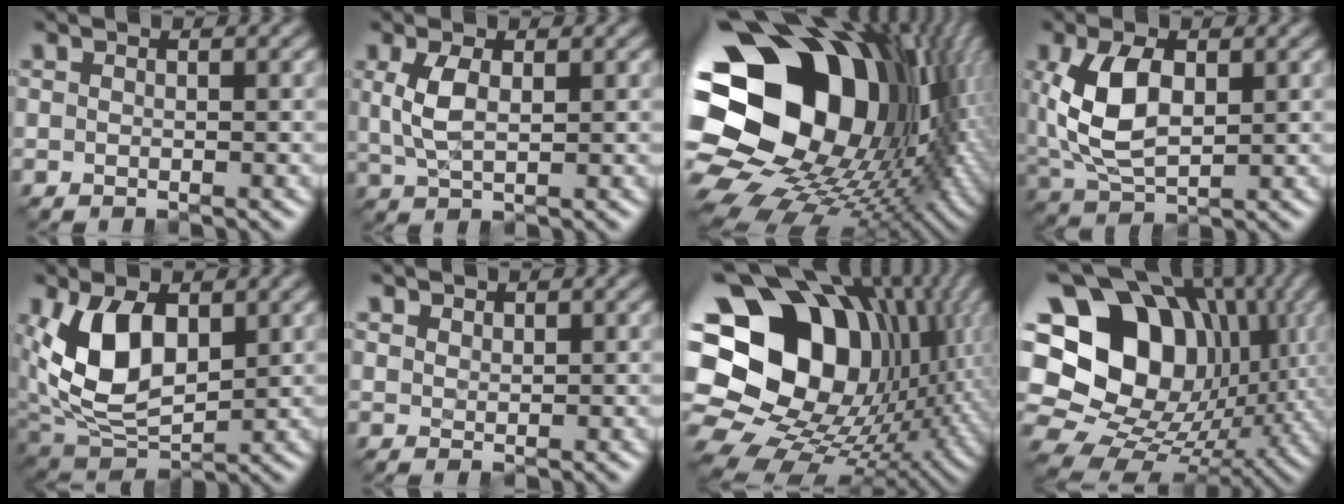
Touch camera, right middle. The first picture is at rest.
{"total": 2.9, "force": [0.5, 1.4, 2.5], "torque": [-0.061, -0.002, 0.012]}
{"total": 22.9, "force": [1.1, 17.4, 14.8], "torque": [-0.277, -0.027, -0.013]}
{"total": 7.3, "force": [1.0, 4.2, 5.8], "torque": [-0.134, 0.002, 0.018]}
{"total": 7.9, "force": [1.6, 4.7, 6.1], "torque": [-0.128, -0.011, 0.027]}
{"total": 1.5, "force": [1.3, 0.7, 0.3], "torque": [-0.011, -0.007, 0.030]}
{"total": 21.6, "force": [2.7, 17.0, 13.1], "torque": [-0.258, 0.008, 0.052]}
{"total": 20.2, "force": [4.2, 15.7, 12.0], "torque": [-0.230, 0.039, 0.077]}